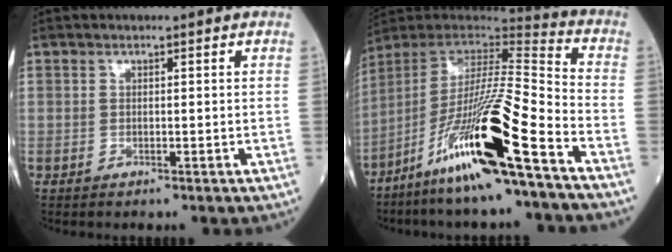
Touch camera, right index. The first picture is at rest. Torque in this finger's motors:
{"motor_torque": [2.14, 0.00, 1.06, 0.21]}